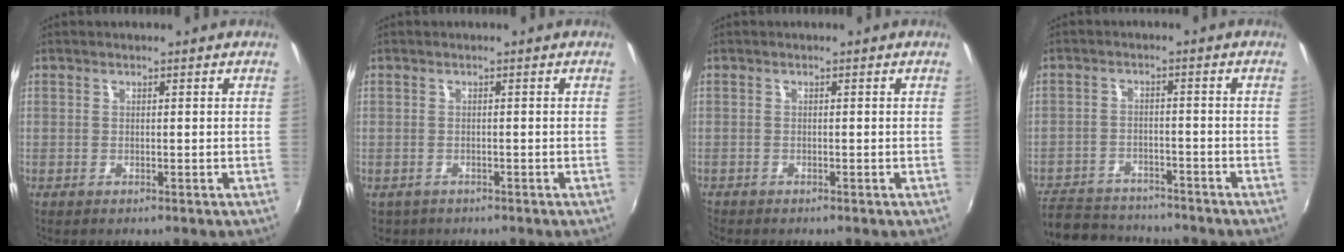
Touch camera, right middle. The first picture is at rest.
{"total": 1.9, "force": [-1.1, 1.5, 0.5], "torque": [-0.016, -0.005, -0.015]}
{"total": 0.8, "force": [-0.7, 0.4, 0.0], "torque": [-0.003, -0.002, -0.016]}
{"total": 13.2, "force": [-11.7, 4.5, 4.1], "torque": [-0.113, -0.005, -0.181]}